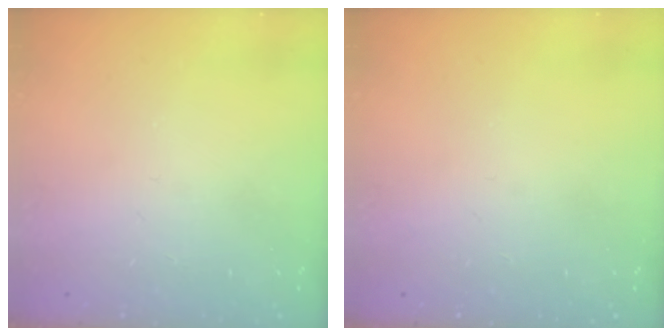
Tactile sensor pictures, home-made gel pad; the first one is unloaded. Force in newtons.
{"total": 0.0}